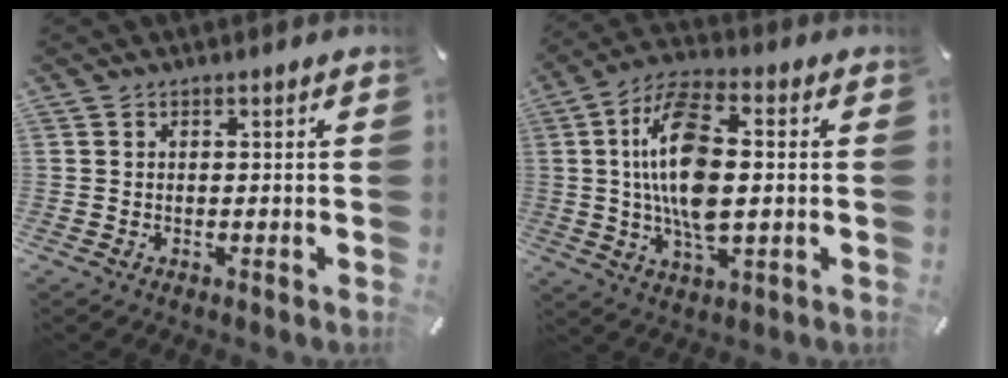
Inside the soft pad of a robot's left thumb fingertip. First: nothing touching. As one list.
[{"total": 15.3, "force": [0.7, 7.0, 13.6], "torque": [-0.291, -0.005, 0.010]}]